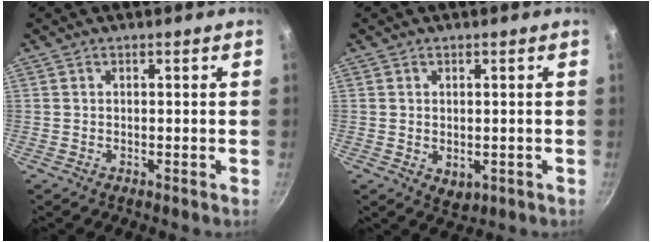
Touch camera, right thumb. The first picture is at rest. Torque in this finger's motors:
{"motor_torque": [-0.68, 0.32, -0.24, 0.14, -0.02]}